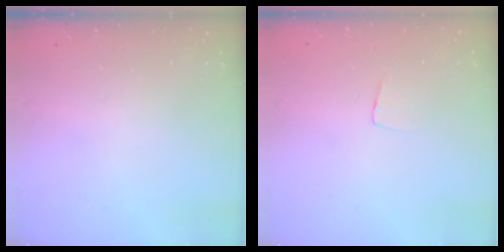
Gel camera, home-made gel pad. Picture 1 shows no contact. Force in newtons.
{"total": 3.5, "press": 3.5, "slide": 0.2}